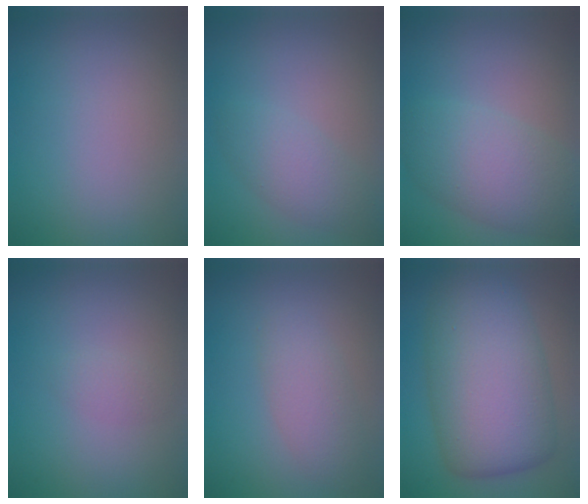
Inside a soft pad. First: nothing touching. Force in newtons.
{"total": 2.9, "press": 2.9, "slide": 0.2}
{"total": 6.2, "press": 6.2, "slide": 0.1}
{"total": 1.0, "press": 1.0, "slide": 0.1}
{"total": 3.0, "press": 3.0, "slide": 0.2}
{"total": 11.2, "press": 11.2, "slide": 0.1}